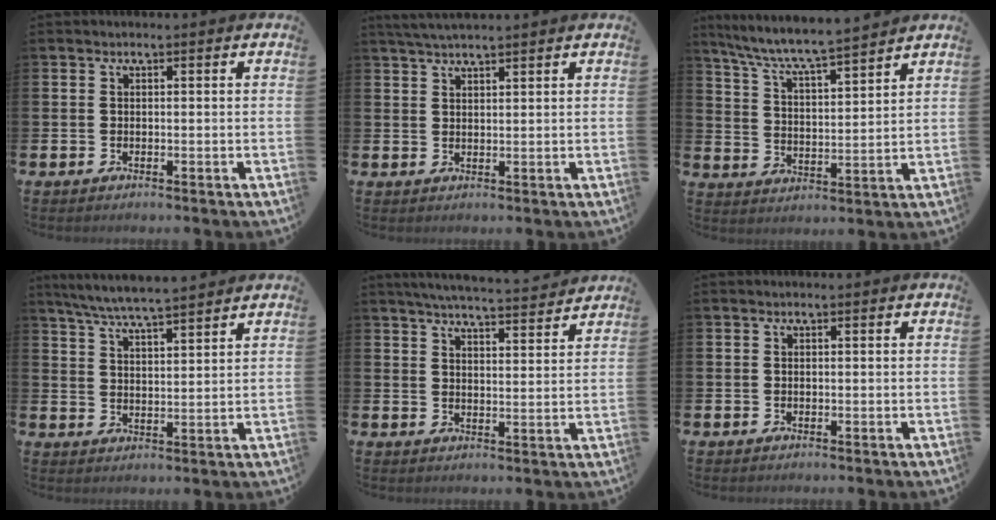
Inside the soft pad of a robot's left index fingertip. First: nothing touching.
{"total": 3.0, "force": [2.8, 0.3, 1.1], "torque": [-0.023, -0.005, 0.051]}
{"total": 7.3, "force": [6.9, 0.2, 2.3], "torque": [-0.074, -0.050, 0.120]}
{"total": 6.3, "force": [6.1, 0.0, 1.7], "torque": [-0.054, -0.031, 0.108]}
{"total": 5.4, "force": [5.3, 0.1, 1.2], "torque": [-0.034, -0.034, 0.093]}
{"total": 0.0}